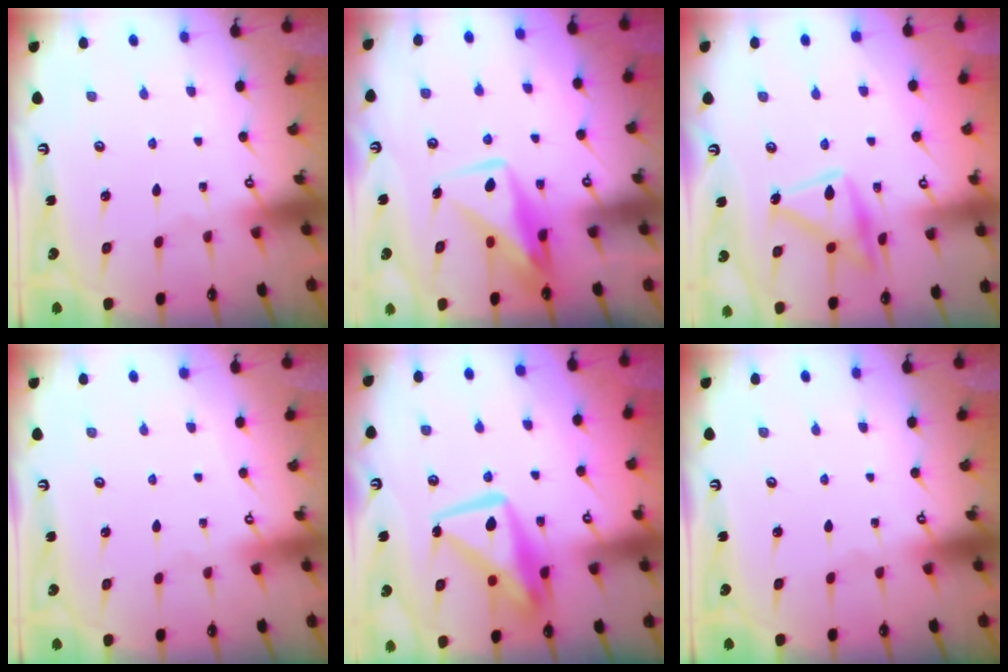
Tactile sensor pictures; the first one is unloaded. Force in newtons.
{"total": 11.0, "press": 10.9, "slide": 0.9}
{"total": 16.1, "press": 16.1, "slide": 0.7}
{"total": 3.9, "press": 3.9, "slide": 0.1}
{"total": 12.8, "press": 12.7, "slide": 1.7}
{"total": 0.0}